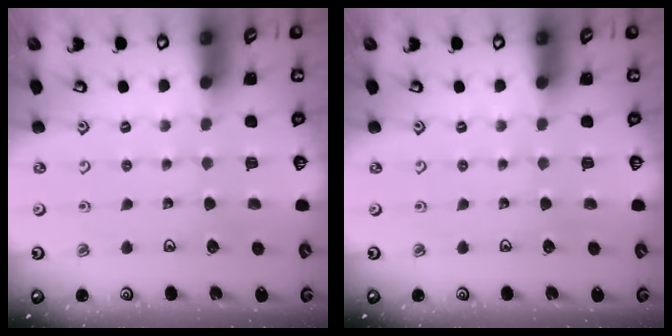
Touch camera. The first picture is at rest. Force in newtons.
{"total": 0.0}